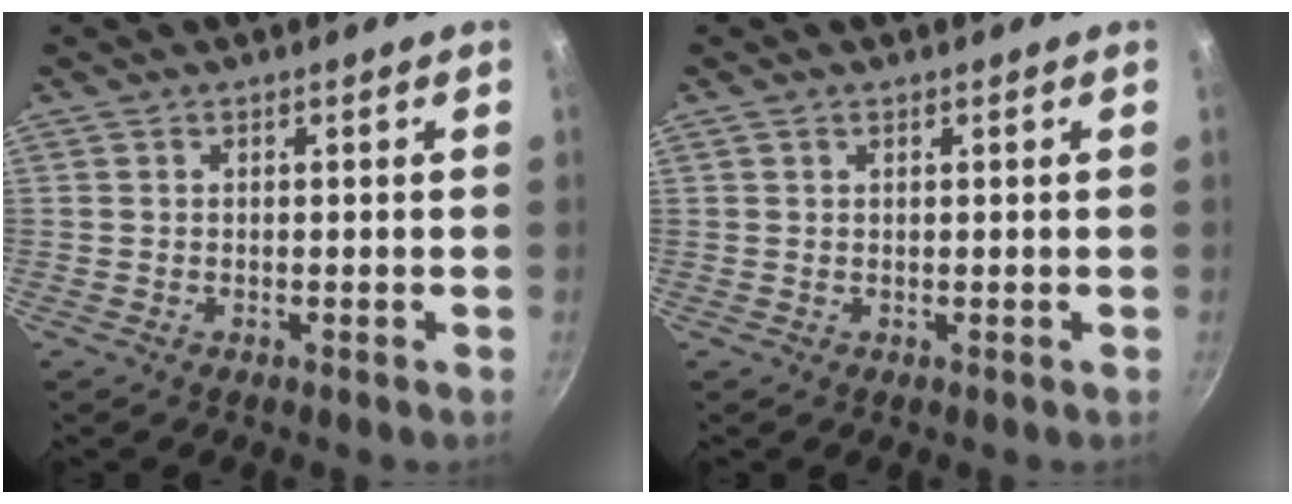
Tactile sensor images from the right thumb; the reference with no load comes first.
{"total": 0.7, "force": [0.4, 0.4, 0.3], "torque": [-0.004, 0.001, 0.008]}